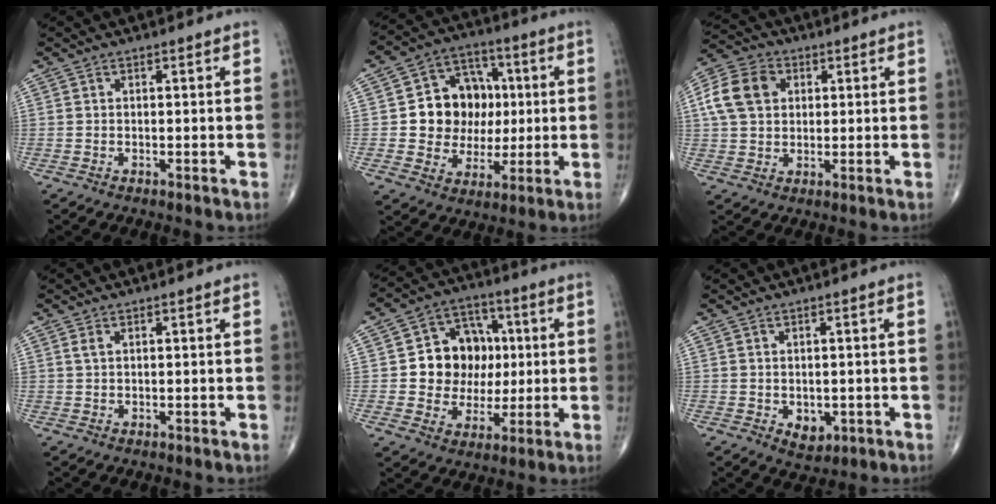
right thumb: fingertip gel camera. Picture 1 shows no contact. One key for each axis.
{"total": 14.2, "fx": 1.2, "fy": 12.0, "fz": 7.4, "tx": -0.057, "ty": 0.019, "tz": 0.027}
{"total": 10.5, "fx": 2.5, "fy": 8.0, "fz": 6.3, "tx": -0.109, "ty": 0.011, "tz": 0.040}
{"total": 1.0, "fx": 0.5, "fy": 0.6, "fz": 0.7, "tx": -0.016, "ty": 0.006, "tz": 0.012}
{"total": 13.5, "fx": 1.2, "fy": 11.5, "fz": 6.9, "tx": -0.047, "ty": 0.018, "tz": 0.027}
{"total": 3.7, "fx": -0.7, "fy": 2.6, "fz": 2.4, "tx": -0.021, "ty": -0.004, "tz": 0.001}